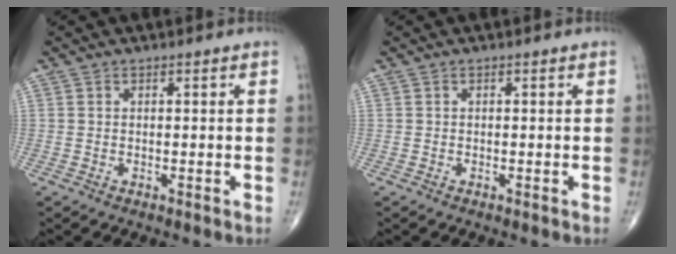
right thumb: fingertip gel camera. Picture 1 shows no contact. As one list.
[{"total": 0.0}]